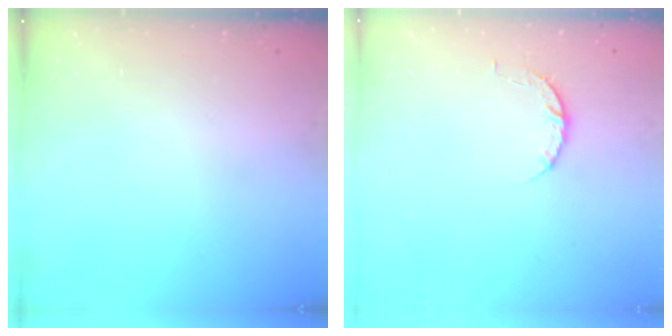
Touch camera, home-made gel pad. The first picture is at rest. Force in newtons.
{"total": 3.9, "press": 3.9, "slide": 0.6}